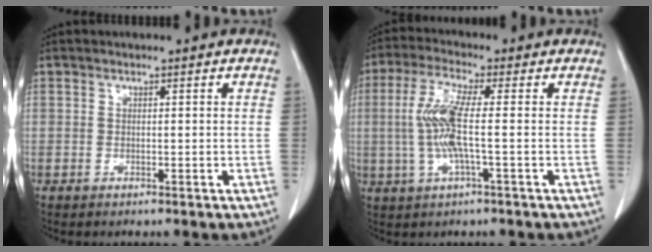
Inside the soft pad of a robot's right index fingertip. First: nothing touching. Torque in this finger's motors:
{"motor_torque": [1.31, -0.08, 0.66, 0.21]}